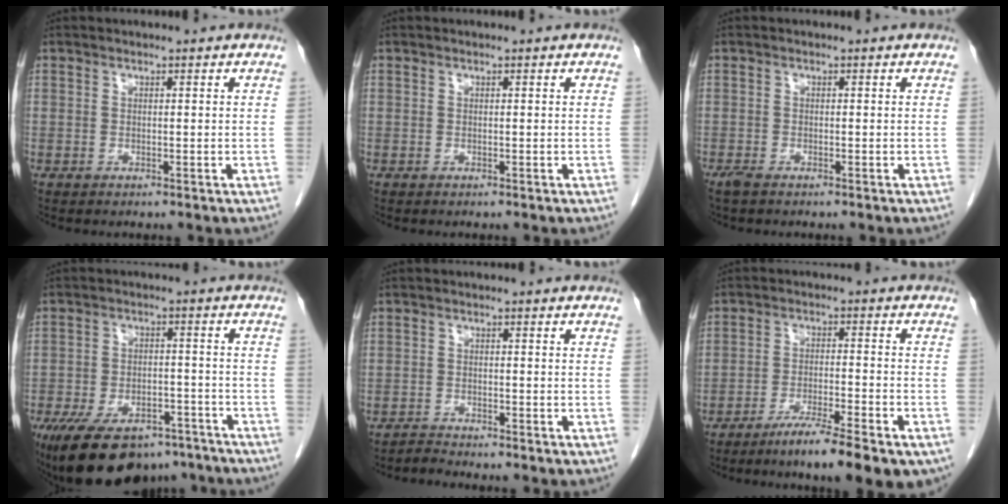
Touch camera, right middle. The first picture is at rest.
{"total": 0.0}
{"total": 2.0, "force": [-1.6, 0.6, 1.0], "torque": [-0.026, -0.006, -0.025]}
{"total": 15.6, "force": [-11.7, 7.0, 7.7], "torque": [-0.143, 0.004, -0.174]}
{"total": 1.5, "force": [-1.4, -0.4, -0.5], "torque": [0.015, -0.010, -0.025]}
{"total": 10.7, "force": [-7.4, 1.0, 7.7], "torque": [-0.111, -0.016, -0.114]}